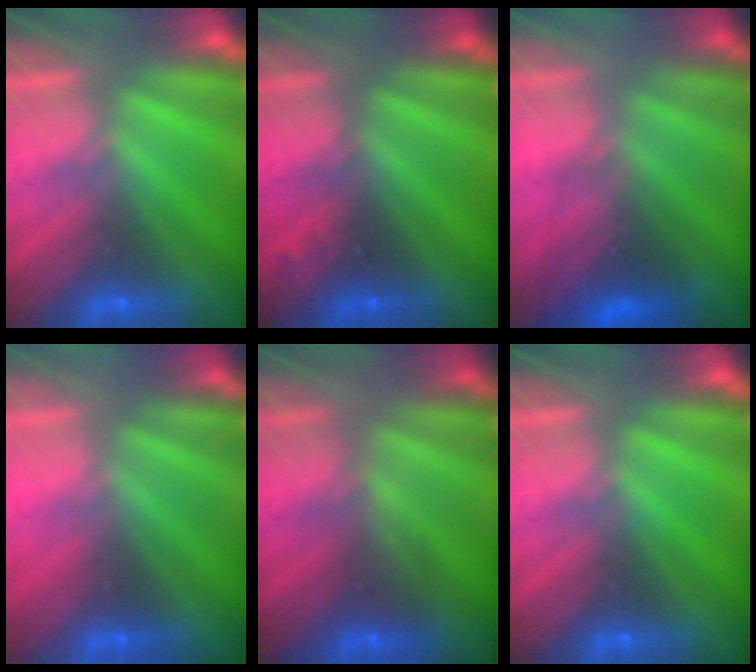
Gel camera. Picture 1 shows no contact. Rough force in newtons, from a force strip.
{"total": 2.4}
{"total": 2.2}
{"total": 3.0}
{"total": 2.1}
{"total": 0.0}